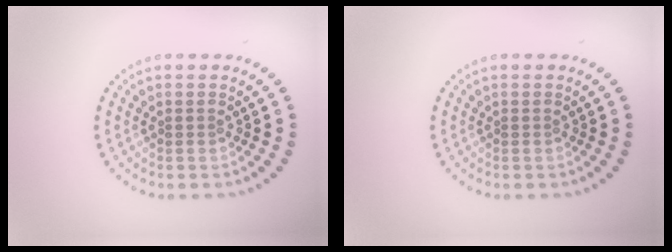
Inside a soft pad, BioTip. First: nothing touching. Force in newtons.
{"total": 0.0}